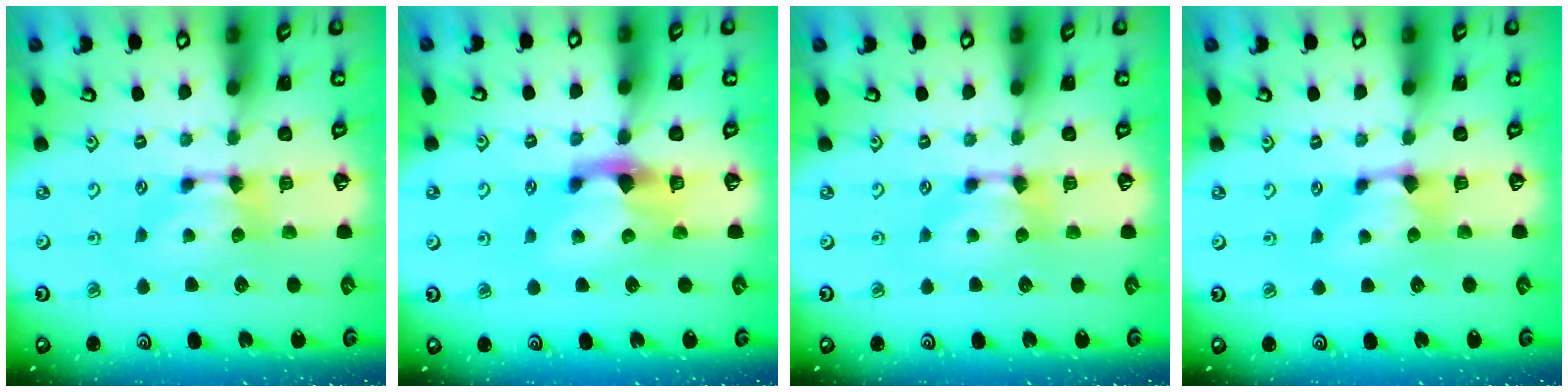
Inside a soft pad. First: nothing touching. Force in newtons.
{"total": 3.1, "press": 2.8, "slide": 1.4}
{"total": 0.0}
{"total": 1.0, "press": 0.7, "slide": 0.6}